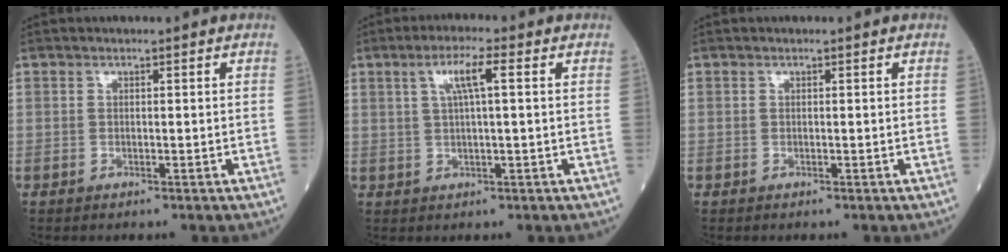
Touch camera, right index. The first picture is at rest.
{"total": 4.8, "force": [1.6, 0.2, 4.6], "torque": [-0.087, 0.010, 0.030]}
{"total": 0.0}